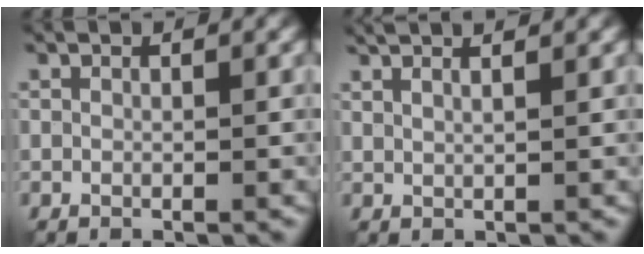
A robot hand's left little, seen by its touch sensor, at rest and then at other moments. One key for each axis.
{"total": 4.2, "fx": 2.8, "fy": 1.5, "fz": 2.7, "tx": -0.027, "ty": 0.030, "tz": 0.017}